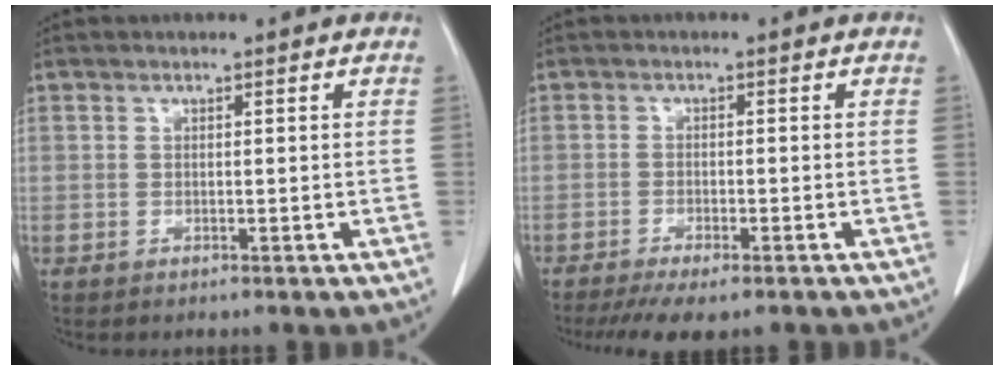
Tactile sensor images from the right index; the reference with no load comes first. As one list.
[{"total": 7.0, "force": [-5.5, 1.3, 4.1], "torque": [-0.061, -0.013, -0.084]}]